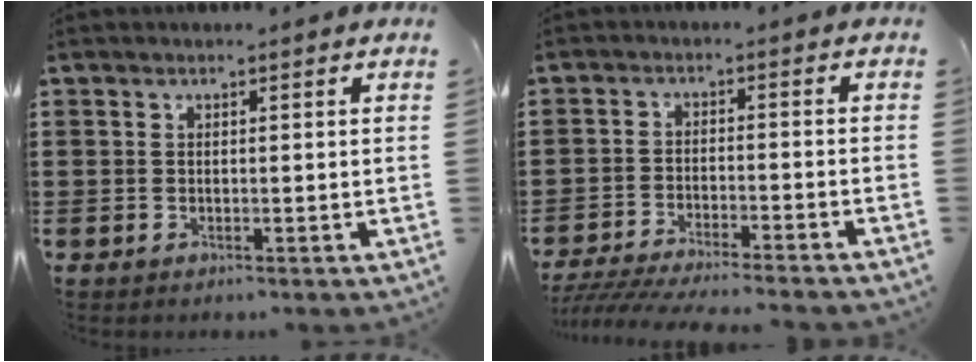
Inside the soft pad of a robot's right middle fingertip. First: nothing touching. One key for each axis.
{"total": 4.5, "fx": -4.2, "fy": -0.2, "fz": 1.4, "tx": -0.029, "ty": -0.010, "tz": -0.086}